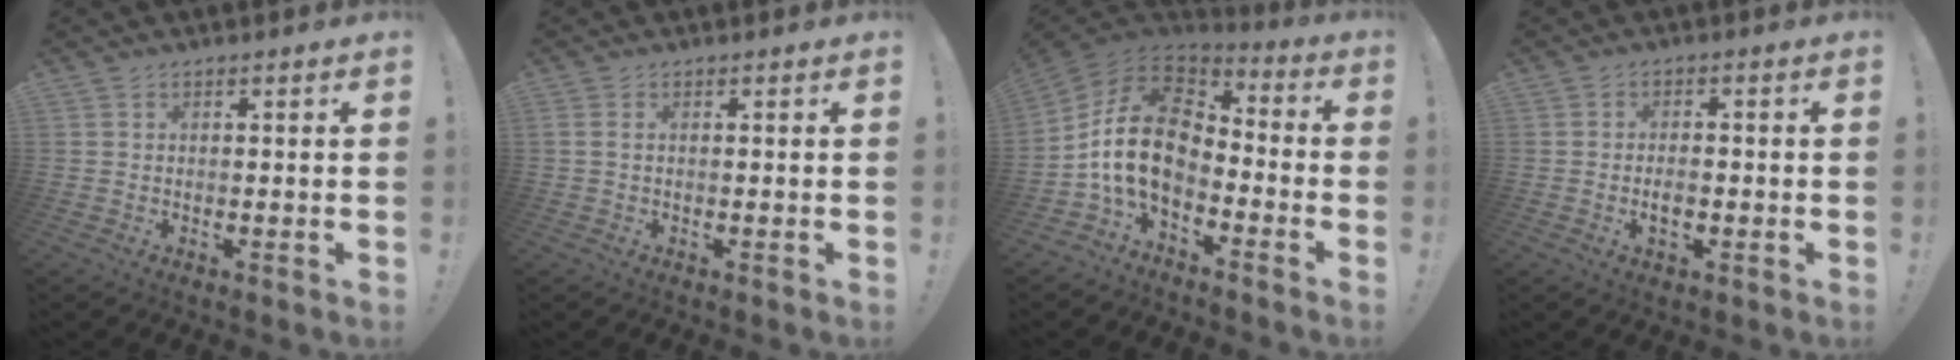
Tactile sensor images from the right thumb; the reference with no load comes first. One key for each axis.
{"total": 0.8, "fx": 0.2, "fy": 0.2, "fz": 0.8, "tx": -0.020, "ty": 0.002, "tz": 0.003}
{"total": 16.9, "fx": -1.9, "fy": 10.5, "fz": 13.2, "tx": -0.256, "ty": 0.017, "tz": -0.031}
{"total": 3.7, "fx": -1.2, "fy": 1.9, "fz": 2.9, "tx": -0.047, "ty": 0.007, "tz": -0.020}